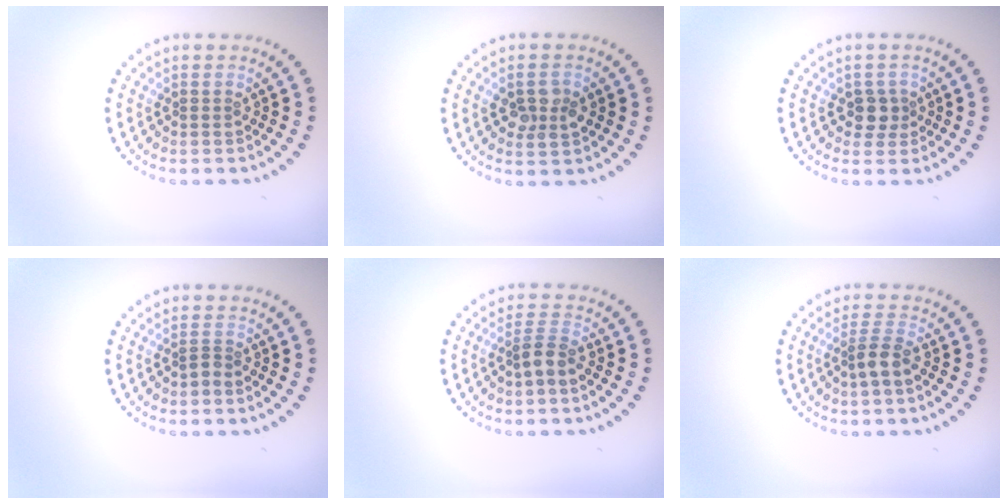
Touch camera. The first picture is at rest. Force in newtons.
{"total": 2.4, "press": 2.4, "slide": 0.0}
{"total": 1.9, "press": 1.6, "slide": 1.1}
{"total": 0.8, "press": 0.5, "slide": 0.6}
{"total": 2.0, "press": 1.5, "slide": 1.3}
{"total": 2.1, "press": 1.6, "slide": 1.3}